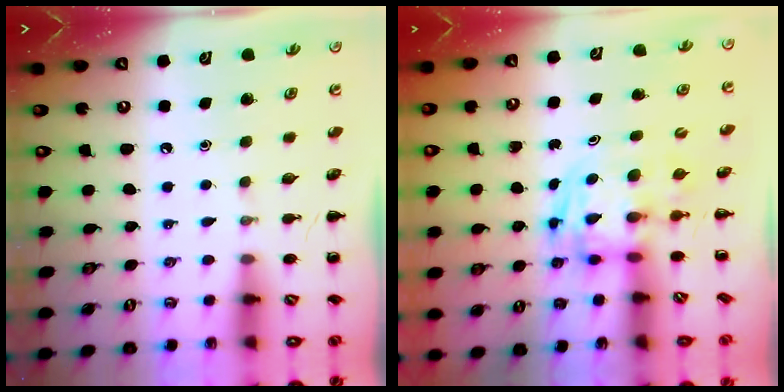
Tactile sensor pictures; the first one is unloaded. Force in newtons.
{"total": 2.8, "press": 2.8, "slide": 0.5}